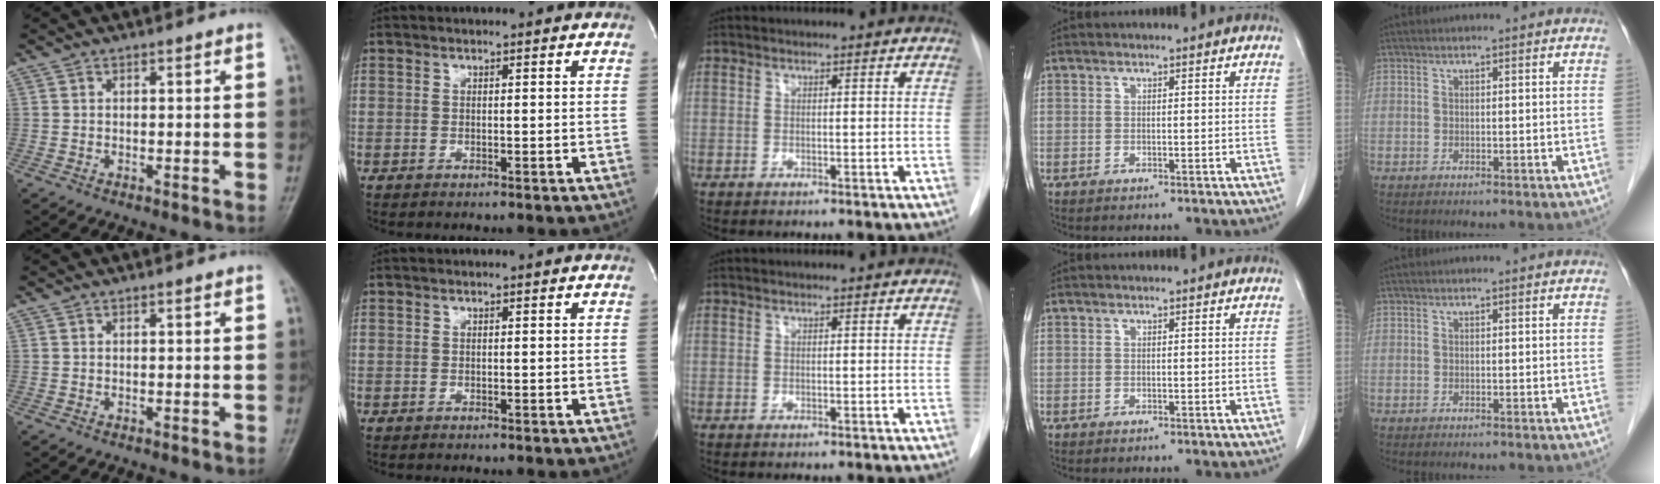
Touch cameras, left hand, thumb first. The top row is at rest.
{}